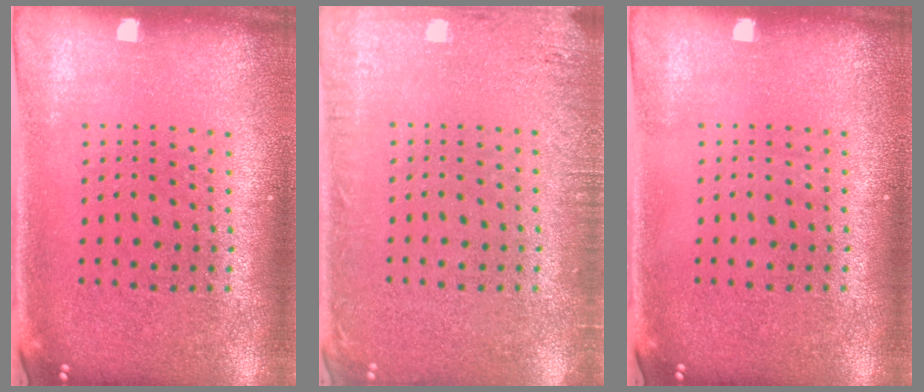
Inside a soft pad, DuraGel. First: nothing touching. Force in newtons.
{"total": 2.2, "press": 2.1, "slide": 0.3}
{"total": 0.0}